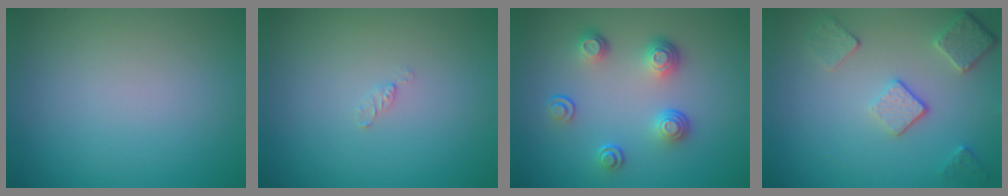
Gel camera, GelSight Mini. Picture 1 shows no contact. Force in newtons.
{"total": 0.6, "press": 0.6, "slide": 0.1}
{"total": 3.7, "press": 2.7, "slide": 2.6}
{"total": 3.5, "press": 2.8, "slide": 2.1}